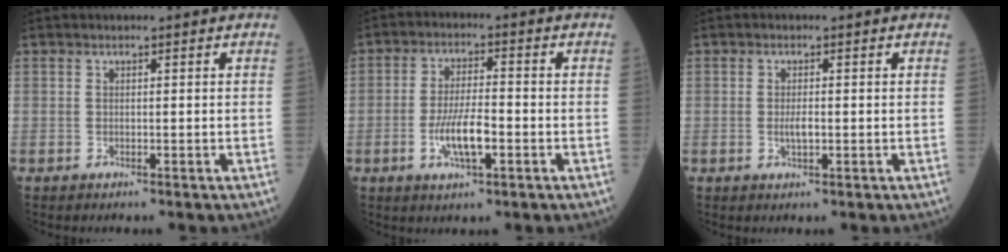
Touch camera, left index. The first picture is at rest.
{"total": 6.6, "force": [-2.5, 1.7, 5.9], "torque": [-0.118, -0.006, -0.044]}
{"total": 1.7, "force": [-0.5, 0.6, 1.6], "torque": [-0.032, -0.003, -0.007]}